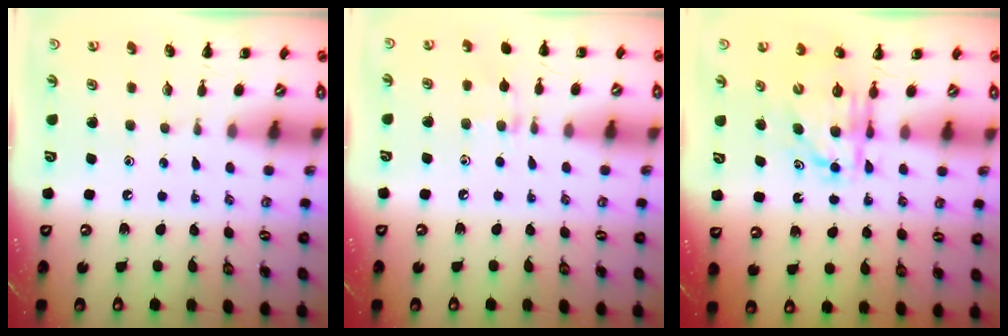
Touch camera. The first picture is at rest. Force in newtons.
{"total": 6.9, "press": 6.5, "slide": 2.2}
{"total": 6.7, "press": 6.6, "slide": 1.0}